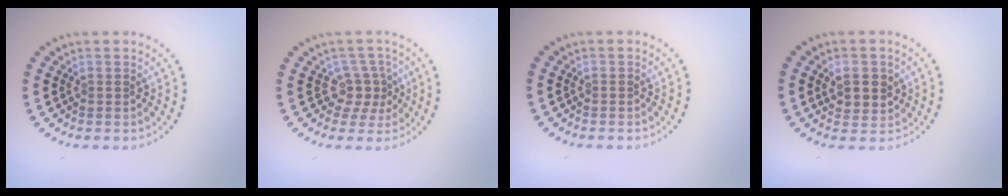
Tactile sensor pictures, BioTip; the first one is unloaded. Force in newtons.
{"total": 2.5, "press": 1.7, "slide": 1.8}
{"total": 0.0}
{"total": 2.6, "press": 2.6, "slide": 0.6}